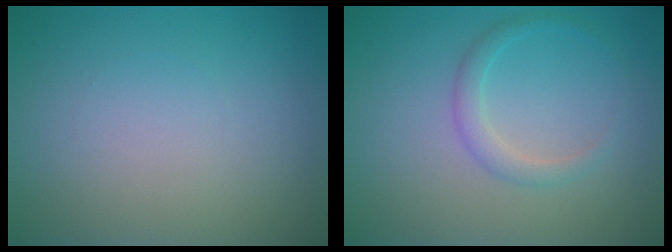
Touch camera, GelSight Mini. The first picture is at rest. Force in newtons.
{"total": 1.6, "press": 1.6, "slide": 0.1}